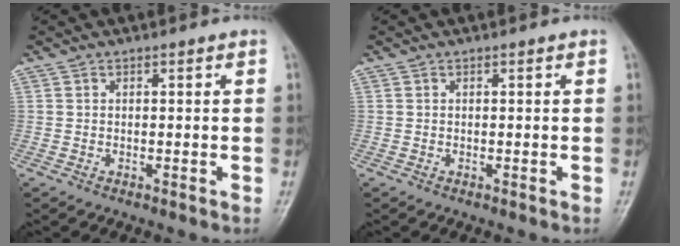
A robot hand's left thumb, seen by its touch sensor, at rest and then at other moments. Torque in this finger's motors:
{"motor_torque": [0.00, 0.00, -0.05, -0.04, 0.00]}